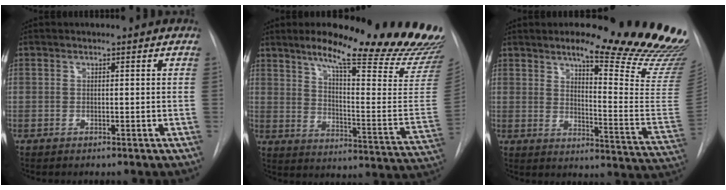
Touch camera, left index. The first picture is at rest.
{"total": 26.2, "force": [21.3, 1.8, 15.1], "torque": [-0.194, -0.086, 0.274]}
{"total": 22.9, "force": [18.3, 1.8, 13.6], "torque": [-0.152, -0.102, 0.219]}